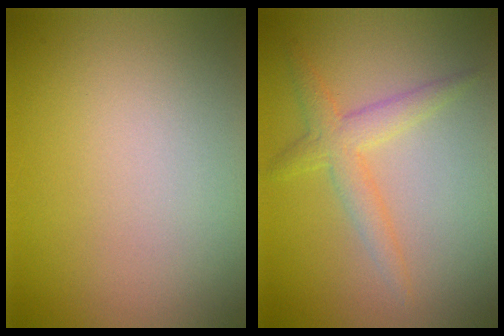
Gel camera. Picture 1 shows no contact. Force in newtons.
{"total": 2.8, "press": 2.8, "slide": 0.1}